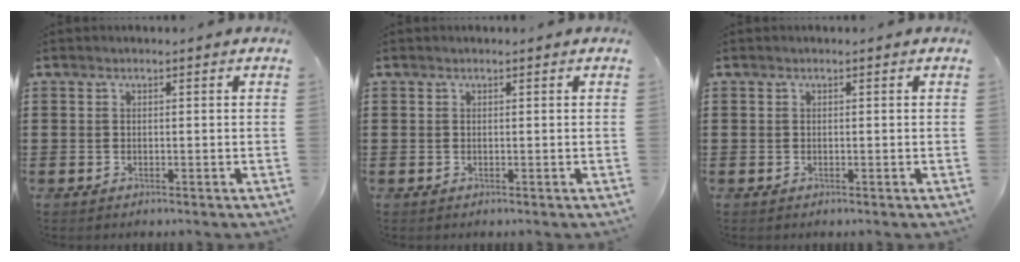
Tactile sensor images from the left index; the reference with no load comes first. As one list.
[{"total": 0.0}, {"total": 0.0}]